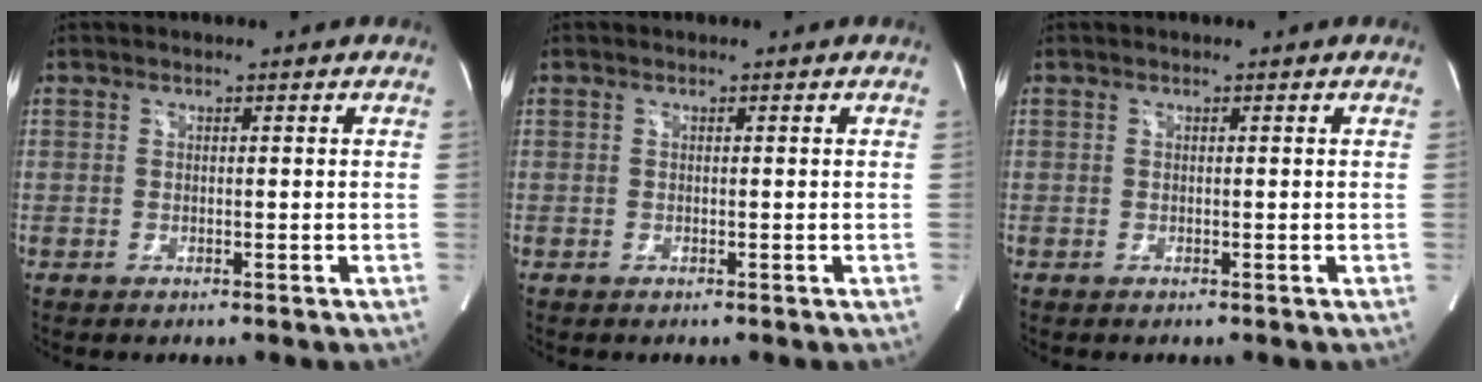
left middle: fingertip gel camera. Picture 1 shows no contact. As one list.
[{"total": 0.0}, {"total": 0.0}]